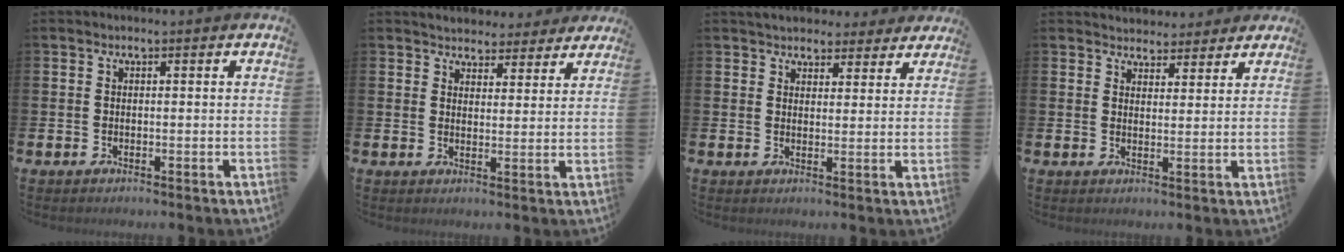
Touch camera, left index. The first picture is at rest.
{"total": 4.0, "force": [3.8, 1.3, -0.2], "torque": [-0.001, -0.028, 0.066]}
{"total": 4.5, "force": [4.2, 1.6, 0.1], "torque": [-0.006, -0.024, 0.075]}
{"total": 3.7, "force": [3.4, 1.3, -0.4], "torque": [0.006, -0.022, 0.059]}